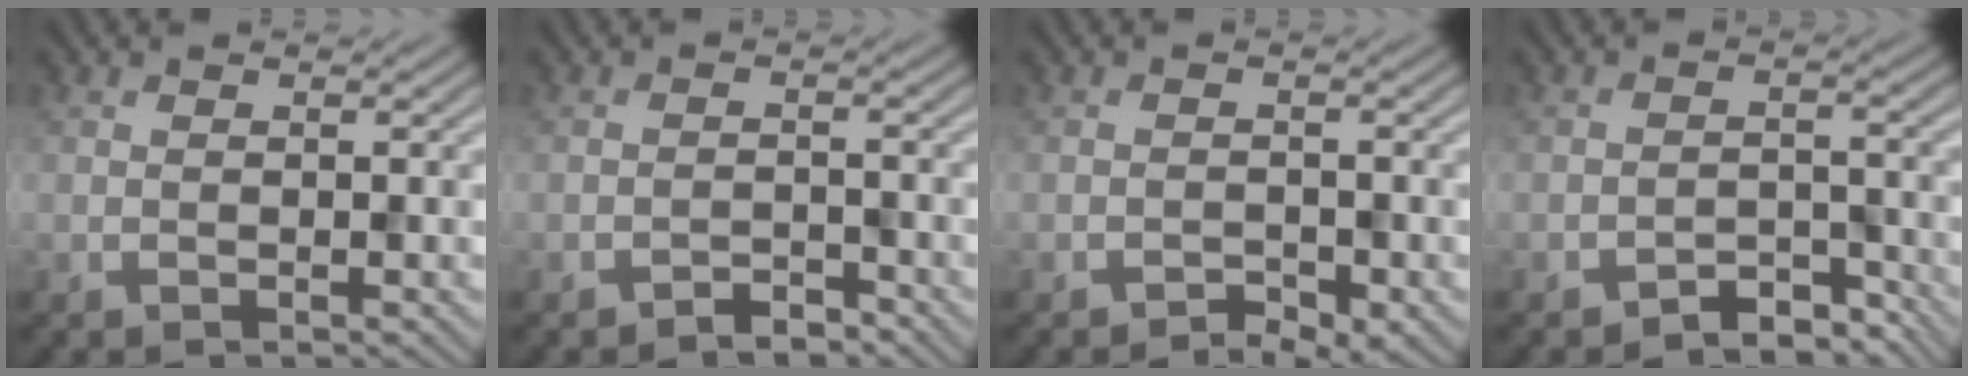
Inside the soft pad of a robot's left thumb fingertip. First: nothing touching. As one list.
[{"total": 1.8, "force": [-1.6, 0.5, 0.5], "torque": [-0.004, 0.003, -0.032]}, {"total": 1.9, "force": [-1.5, 0.7, 0.8], "torque": [-0.010, 0.000, -0.026]}, {"total": 3.9, "force": [-3.4, 1.3, 1.3], "torque": [-0.018, 0.002, -0.058]}]